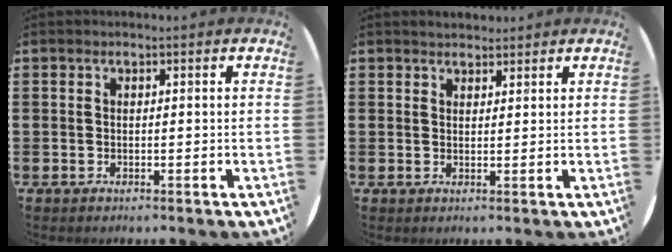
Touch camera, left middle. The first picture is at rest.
{"total": 1.7, "force": [1.6, 0.5, 0.1], "torque": [-0.003, 0.006, 0.032]}